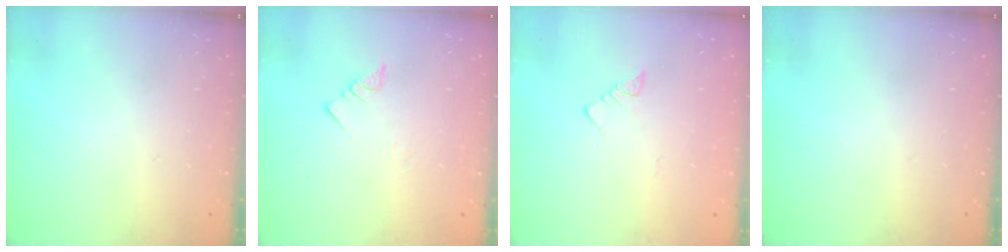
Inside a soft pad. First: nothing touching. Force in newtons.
{"total": 3.4, "press": 3.3, "slide": 0.4}
{"total": 3.2, "press": 3.2, "slide": 0.2}
{"total": 0.0}